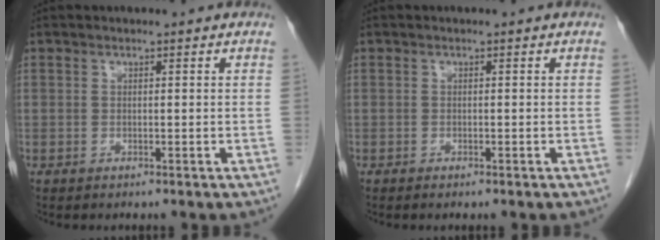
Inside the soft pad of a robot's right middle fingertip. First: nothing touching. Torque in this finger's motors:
{"motor_torque": [-0.49, -0.18, -0.08, -0.01]}